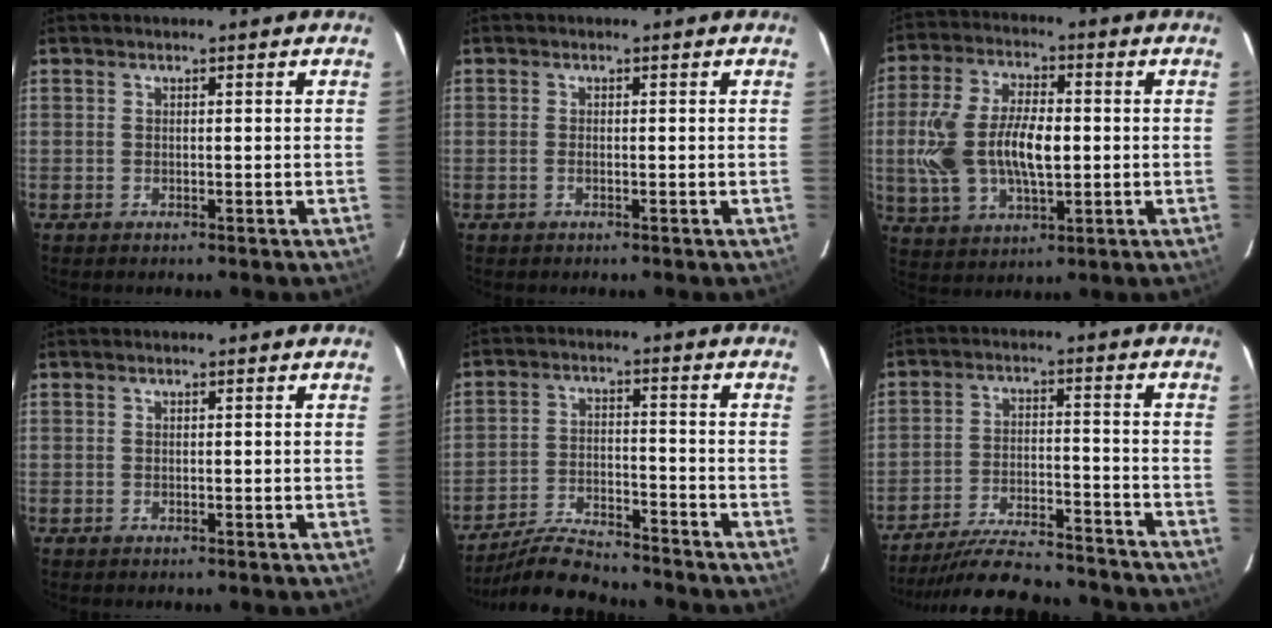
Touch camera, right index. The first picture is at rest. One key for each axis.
{"total": 0.8, "fx": -0.3, "fy": 0.3, "fz": 0.7, "tx": -0.016, "ty": 0.000, "tz": -0.007}
{"total": 15.6, "fx": -0.6, "fy": 8.3, "fz": 13.2, "tx": -0.276, "ty": 0.003, "tz": -0.004}
{"total": 0.0}
{"total": 12.6, "fx": -11.7, "fy": 2.0, "fz": 4.3, "tx": -0.111, "ty": -0.007, "tz": -0.196}
{"total": 23.2, "fx": -21.1, "fy": 4.8, "fz": 8.5, "tx": -0.165, "ty": -0.007, "tz": -0.291}